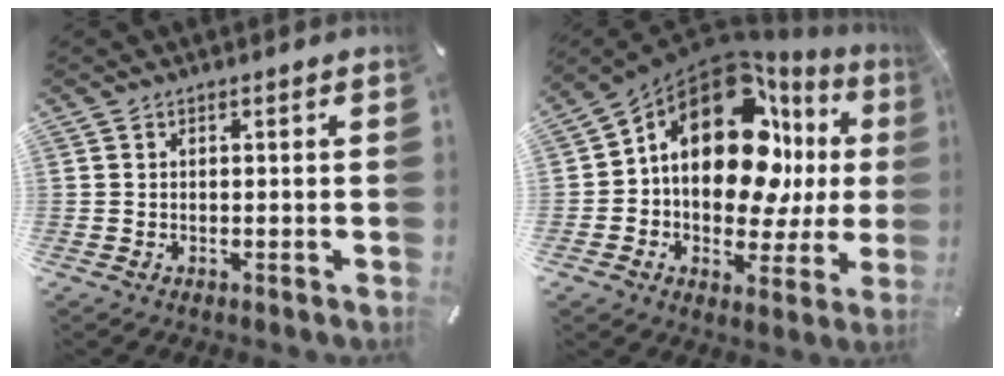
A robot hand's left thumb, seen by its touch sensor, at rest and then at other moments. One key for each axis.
{"total": 20.3, "fx": 5.9, "fy": 12.8, "fz": 14.7, "tx": -0.249, "ty": -0.051, "tz": 0.092}